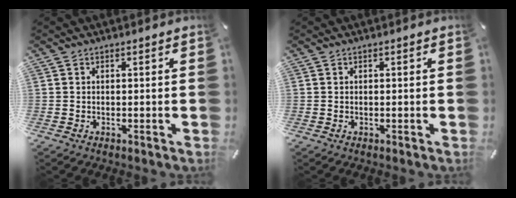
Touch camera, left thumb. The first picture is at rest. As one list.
[{"total": 0.0}]